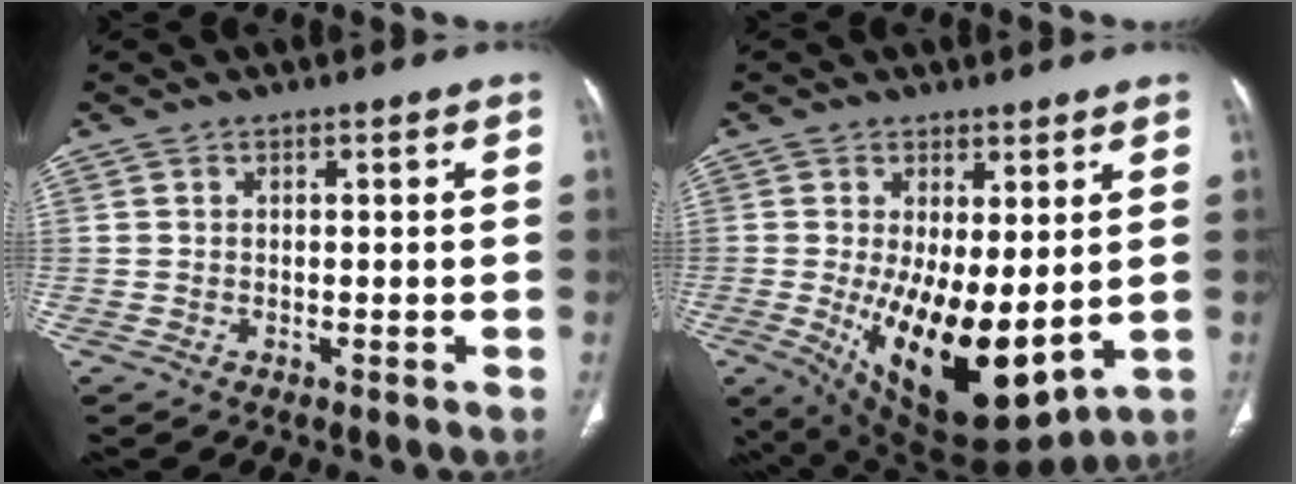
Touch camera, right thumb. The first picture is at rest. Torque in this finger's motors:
{"motor_torque": [2.46, 2.55, 1.23, -1.03, 0.54]}